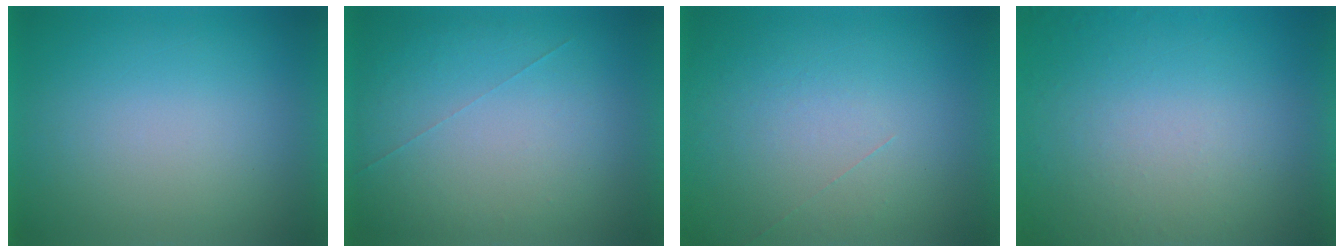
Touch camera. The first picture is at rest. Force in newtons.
{"total": 1.0}
{"total": 1.2}
{"total": 4.7}